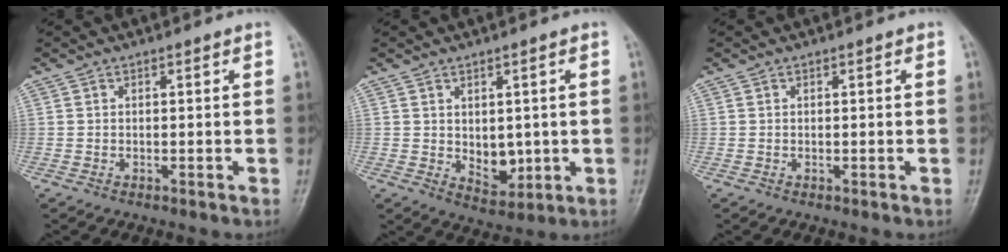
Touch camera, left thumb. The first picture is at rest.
{"total": 6.1, "force": [-0.1, 4.1, 4.5], "torque": [-0.042, -0.014, 0.015]}
{"total": 0.0}